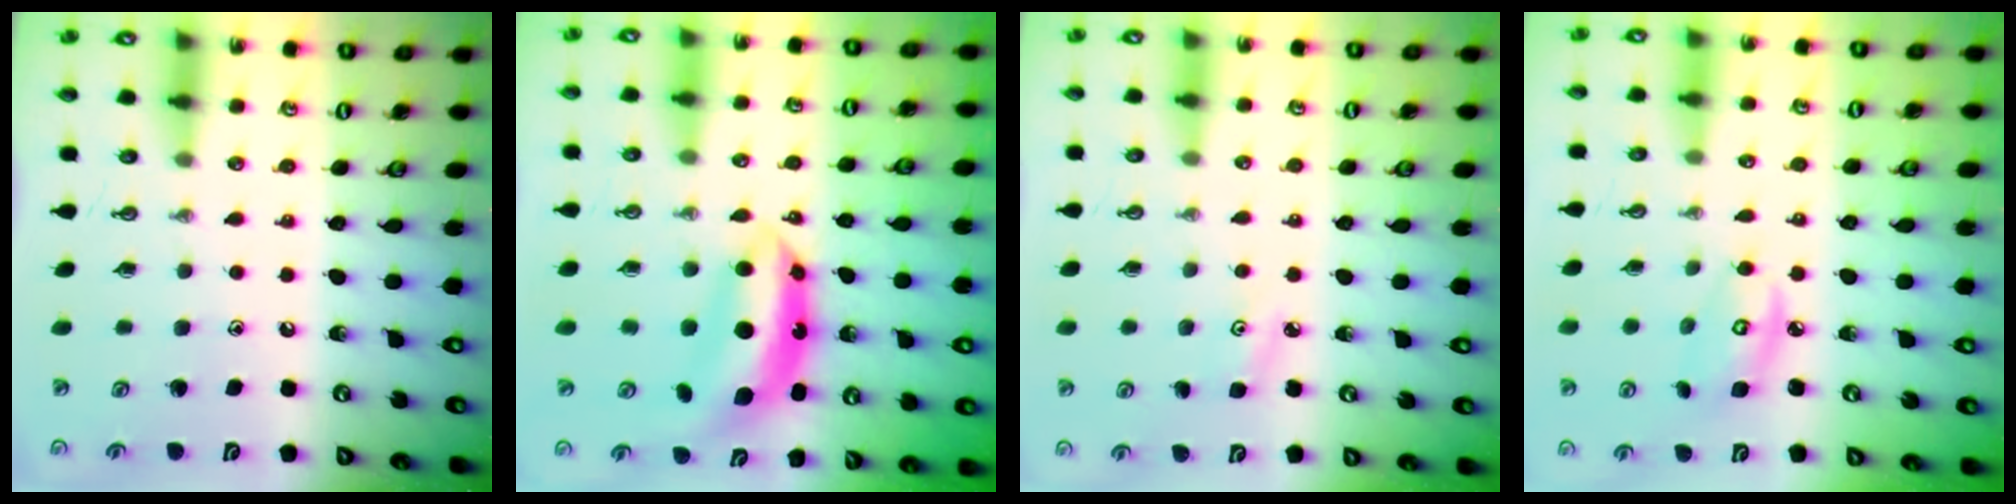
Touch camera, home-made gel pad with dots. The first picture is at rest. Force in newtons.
{"total": 8.2, "press": 8.2, "slide": 0.6}
{"total": 2.6, "press": 2.6, "slide": 0.3}
{"total": 5.9, "press": 5.9, "slide": 0.2}